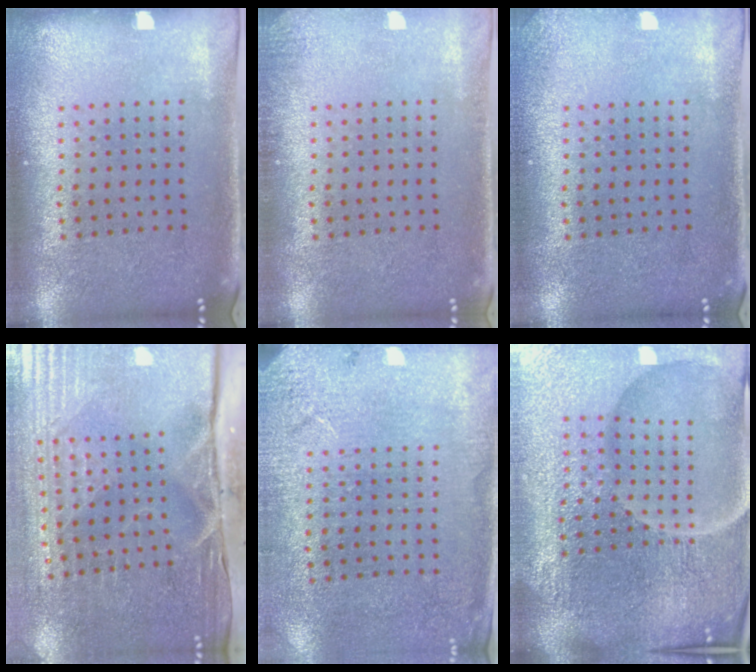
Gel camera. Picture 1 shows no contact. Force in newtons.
{"total": 1.0, "press": 1.0, "slide": 0.1}
{"total": 1.1, "press": 1.1, "slide": 0.1}
{"total": 4.8, "press": 4.3, "slide": 2.2}
{"total": 2.6, "press": 2.4, "slide": 0.9}
{"total": 6.9, "press": 6.2, "slide": 3.2}